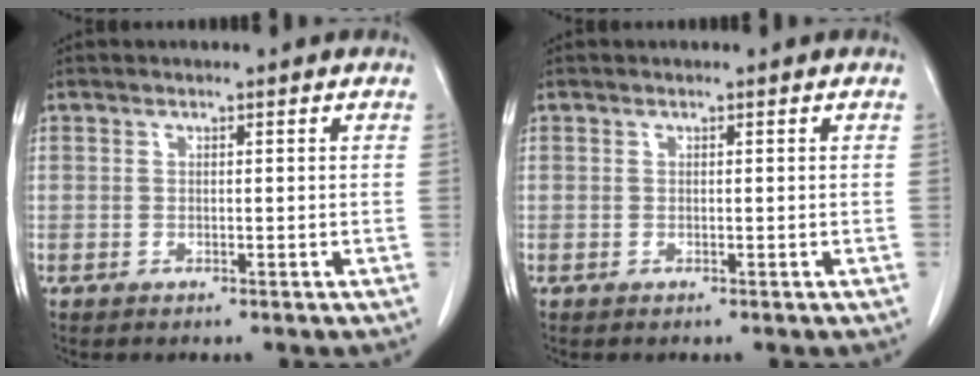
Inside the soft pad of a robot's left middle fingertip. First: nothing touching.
{"total": 0.0}